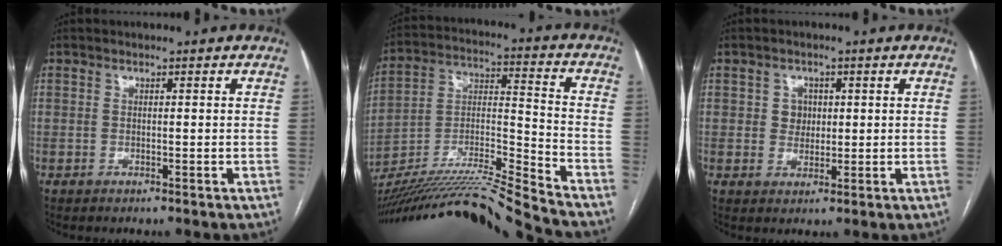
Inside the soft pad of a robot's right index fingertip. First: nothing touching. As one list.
[{"total": 22.0, "force": [-20.3, -3.1, 7.8], "torque": [-0.164, -0.007, -0.349]}, {"total": 3.0, "force": [0.6, 2.7, 1.1], "torque": [-0.011, 0.005, 0.010]}]